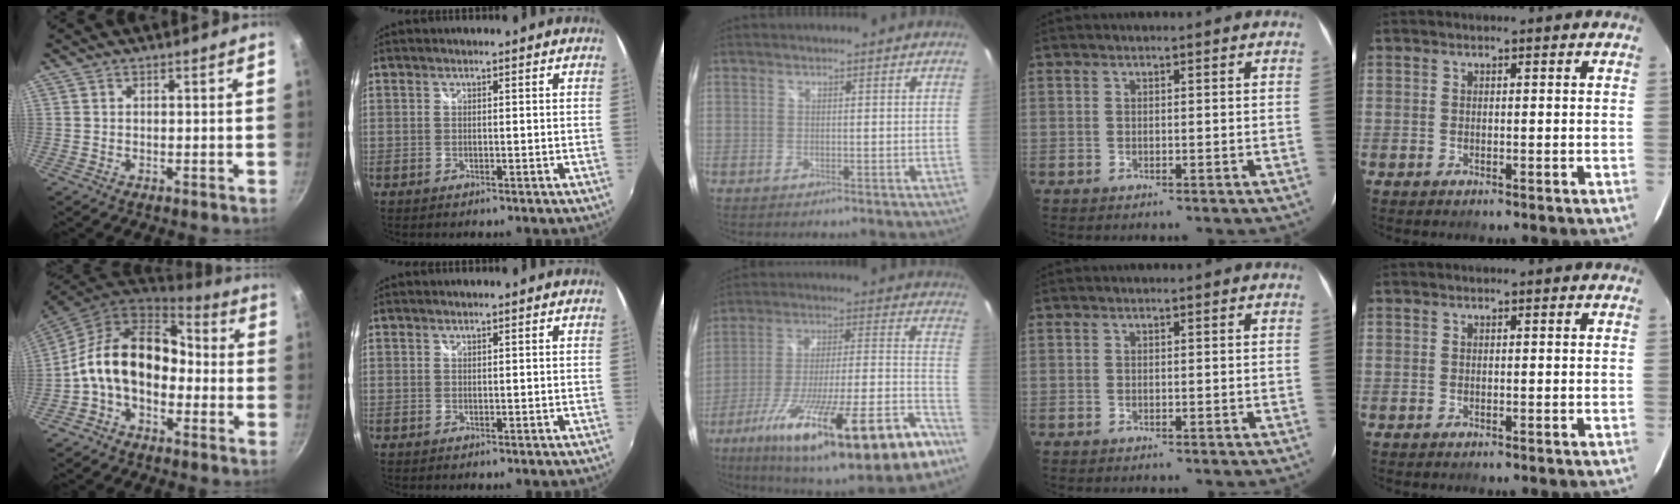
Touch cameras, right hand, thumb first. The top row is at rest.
{"thumb": {"total": 15.2, "force": [-2.0, 10.4, 10.9], "torque": [-0.161, 0.051, -0.055]}, "middle": {"total": 30.6, "force": [-18.5, 5.4, 23.7], "torque": [-0.386, -0.060, -0.286]}}